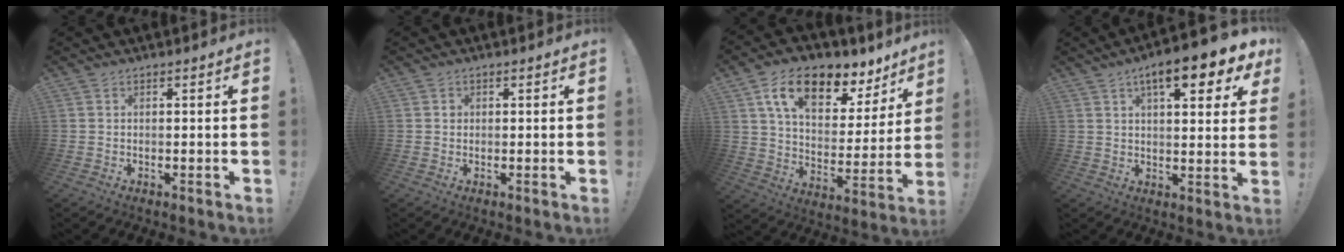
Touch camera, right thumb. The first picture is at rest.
{"total": 0.9, "force": [0.1, 0.9, 0.3], "torque": [0.003, -0.001, -0.001]}
{"total": 17.9, "force": [10.3, 9.3, 11.3], "torque": [-0.180, -0.050, 0.180]}
{"total": 12.0, "force": [6.2, 3.2, 9.8], "torque": [-0.137, -0.026, 0.094]}